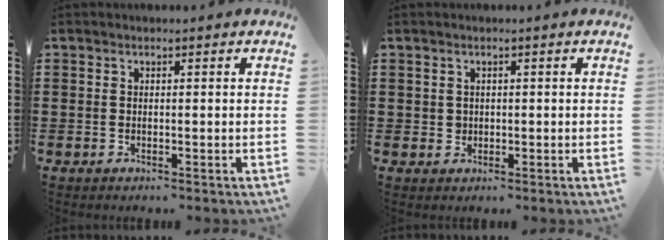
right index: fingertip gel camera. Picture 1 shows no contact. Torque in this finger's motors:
{"motor_torque": [-0.71, 1.09, 0.00, 0.01]}